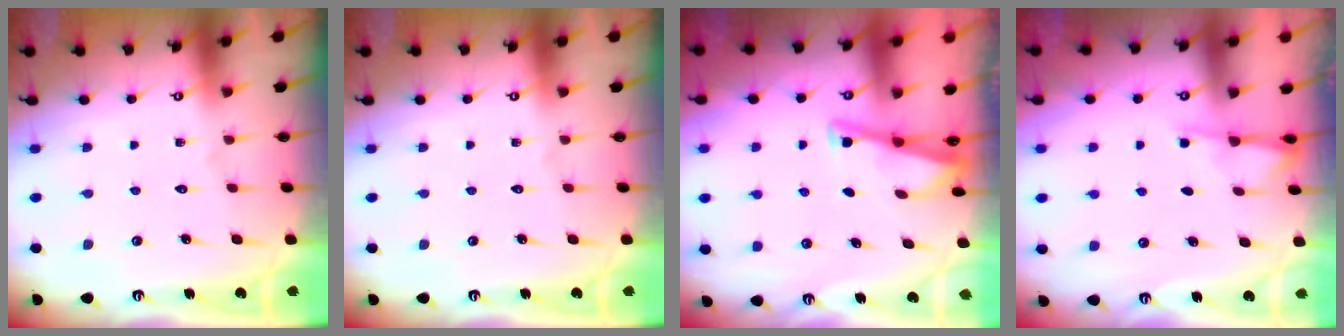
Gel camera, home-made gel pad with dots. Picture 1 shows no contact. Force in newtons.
{"total": 0.0}
{"total": 3.4, "press": 3.4, "slide": 0.3}
{"total": 1.9, "press": 1.9, "slide": 0.4}